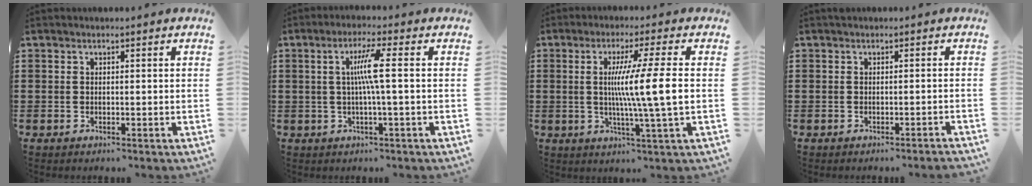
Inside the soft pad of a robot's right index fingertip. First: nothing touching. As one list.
[{"total": 5.6, "force": [0.4, -0.4, 5.5], "torque": [-0.106, -0.003, -0.001]}, {"total": 9.7, "force": [0.2, -0.7, 9.7], "torque": [-0.173, -0.008, -0.004]}, {"total": 0.7, "force": [-0.5, -0.2, 0.5], "torque": [-0.009, -0.002, -0.010]}]